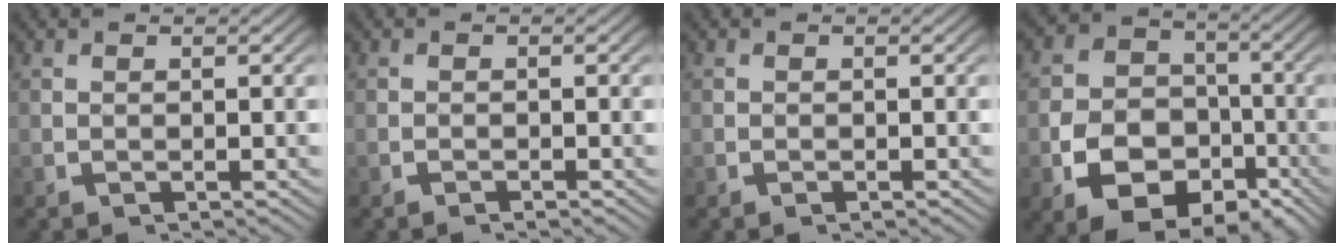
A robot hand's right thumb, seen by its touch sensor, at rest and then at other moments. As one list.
[{"total": 0.5, "force": [-0.5, 0.1, 0.1], "torque": [-0.002, -0.002, -0.012]}, {"total": 0.0}, {"total": 12.9, "force": [-3.5, 10.4, 6.7], "torque": [-0.128, -0.049, -0.051]}]